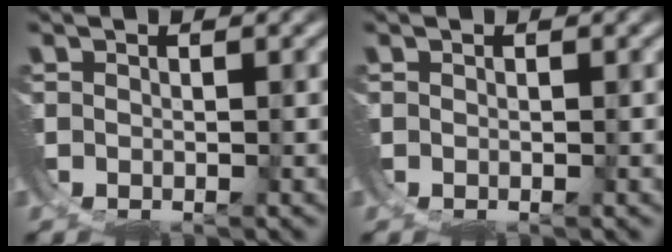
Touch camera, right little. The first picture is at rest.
{"total": 0.0}